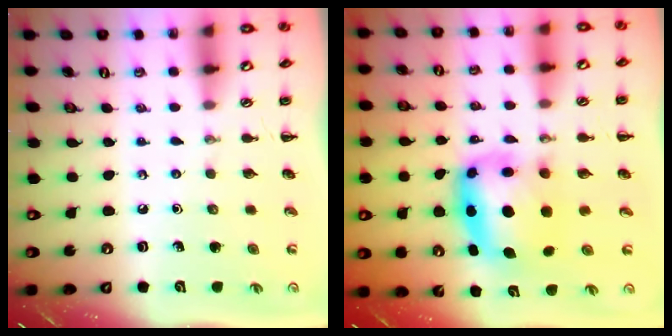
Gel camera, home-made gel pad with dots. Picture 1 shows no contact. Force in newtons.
{"total": 6.6, "press": 6.4, "slide": 1.6}